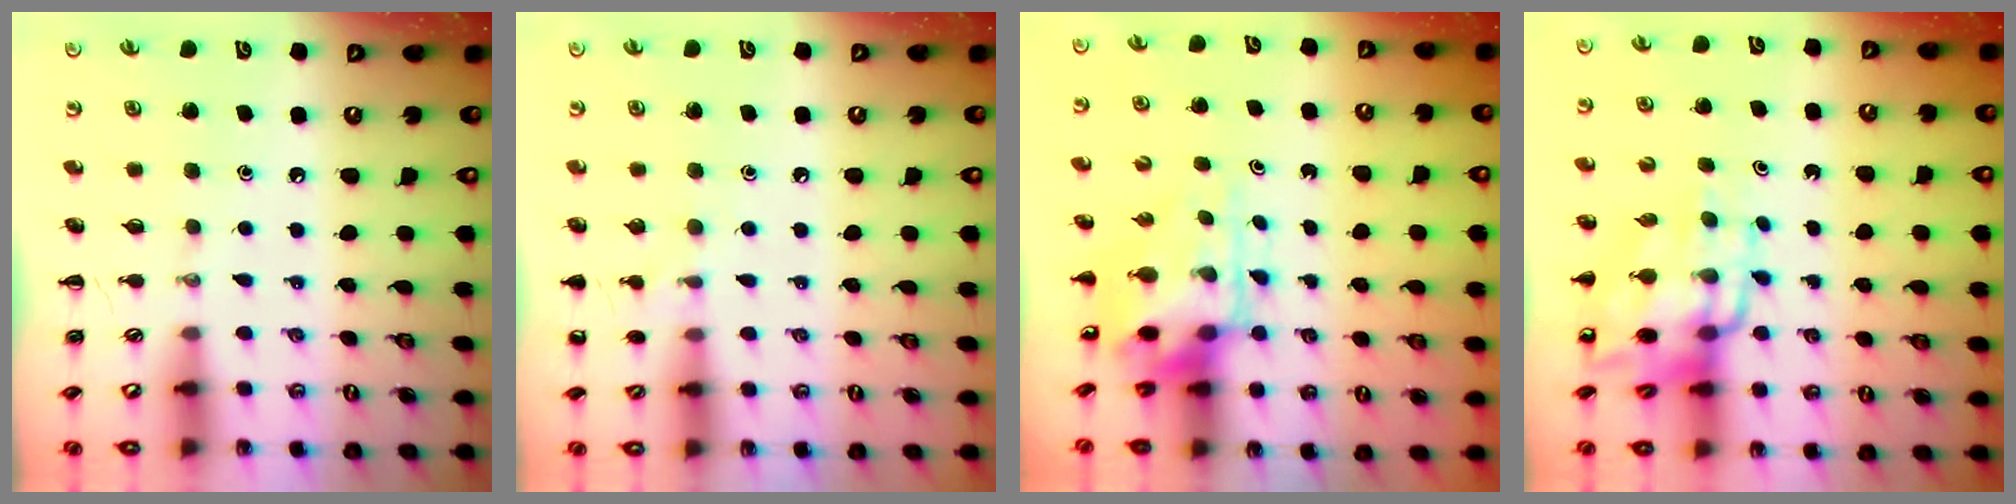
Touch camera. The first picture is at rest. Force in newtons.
{"total": 6.4, "press": 6.1, "slide": 1.7}
{"total": 5.6, "press": 5.4, "slide": 1.4}
{"total": 13.5, "press": 13.1, "slide": 3.4}